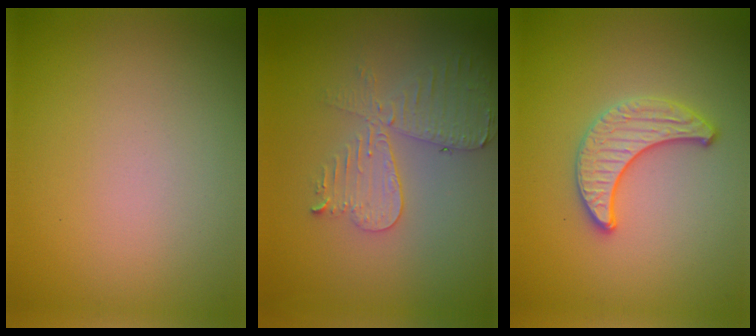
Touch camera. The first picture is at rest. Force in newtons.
{"total": 4.4, "press": 3.9, "slide": 2.0}
{"total": 3.0, "press": 3.0, "slide": 0.5}